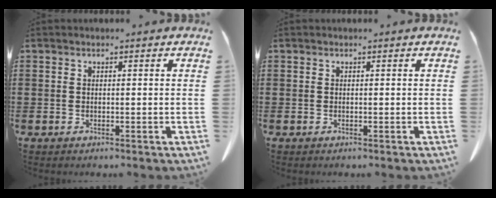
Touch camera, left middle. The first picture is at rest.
{"total": 0.0}